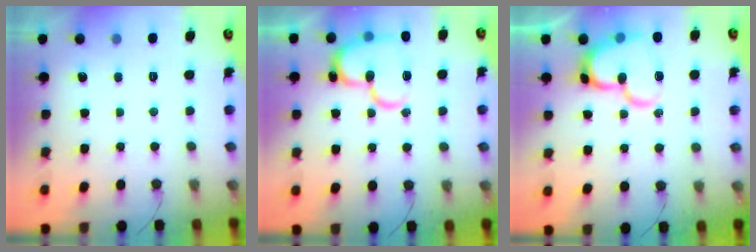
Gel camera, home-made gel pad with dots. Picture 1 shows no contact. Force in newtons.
{"total": 18.1, "press": 18.1, "slide": 1.8}
{"total": 16.6, "press": 16.6, "slide": 1.5}